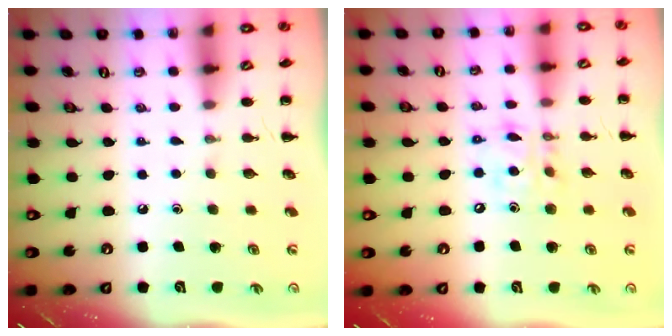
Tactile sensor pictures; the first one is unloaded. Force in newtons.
{"total": 12.1, "press": 11.8, "slide": 2.9}